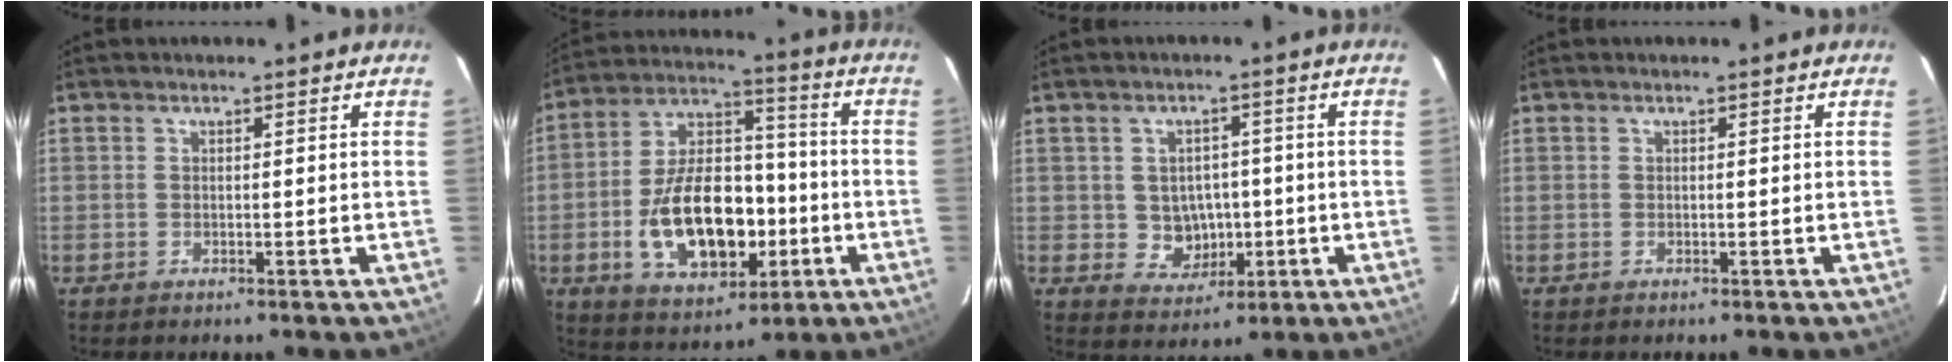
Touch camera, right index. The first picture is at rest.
{"total": 18.5, "force": [-4.7, 10.7, 14.4], "torque": [-0.276, 0.018, -0.060]}
{"total": 6.0, "force": [-0.6, 5.7, 2.0], "torque": [-0.046, 0.012, 0.011]}
{"total": 0.0}